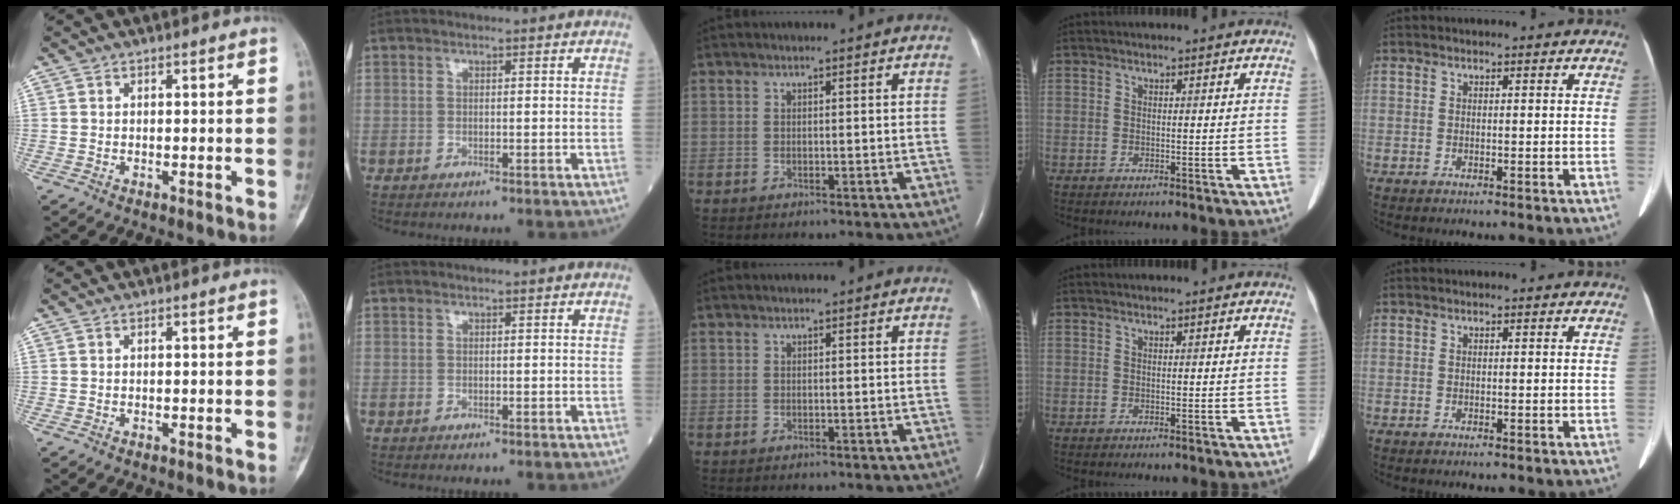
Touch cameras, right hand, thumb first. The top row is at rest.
{}